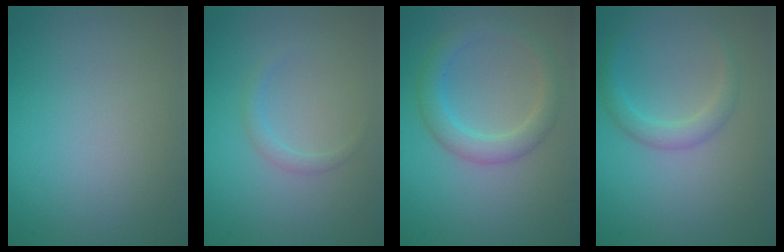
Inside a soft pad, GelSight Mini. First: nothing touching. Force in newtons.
{"total": 1.1, "press": 1.1, "slide": 0.1}
{"total": 3.1, "press": 3.1, "slide": 0.1}
{"total": 2.1, "press": 2.1, "slide": 0.1}